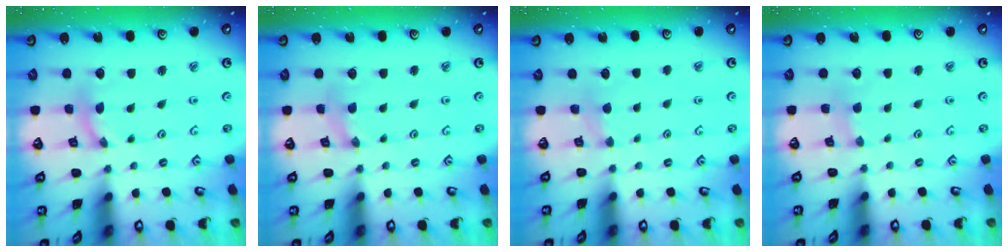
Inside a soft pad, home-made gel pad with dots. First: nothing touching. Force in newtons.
{"total": 0.0}
{"total": 2.5, "press": 2.5, "slide": 0.4}
{"total": 1.2, "press": 1.2, "slide": 0.2}